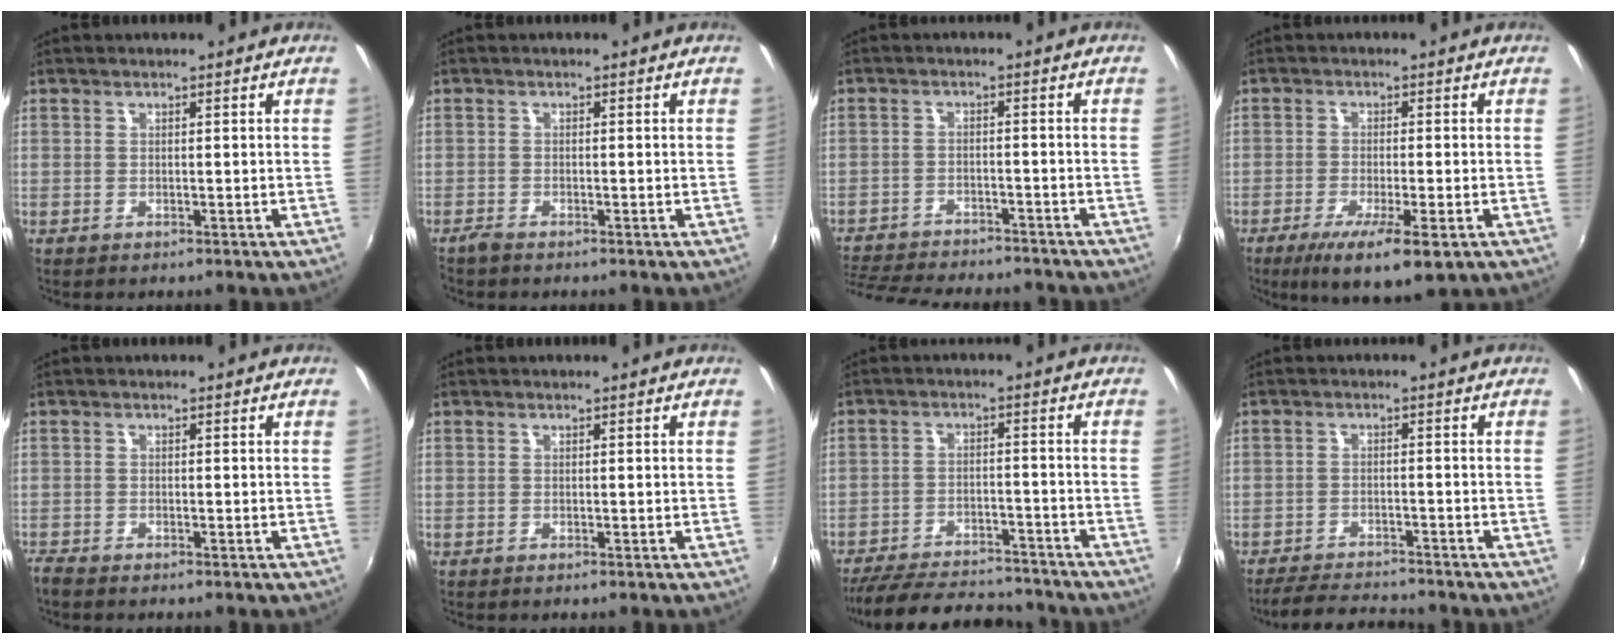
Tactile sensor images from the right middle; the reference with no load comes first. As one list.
[{"total": 1.3, "force": [-1.2, 0.2, 0.4], "torque": [-0.013, -0.004, -0.027]}, {"total": 16.4, "force": [-14.4, 4.0, 6.8], "torque": [-0.150, -0.018, -0.210]}, {"total": 10.0, "force": [-5.3, 1.8, 8.2], "torque": [-0.163, -0.035, -0.085]}, {"total": 1.8, "force": [-1.6, 0.1, 0.6], "torque": [-0.021, -0.006, -0.032]}, {"total": 0.0}, {"total": 19.5, "force": [-17.0, 5.4, 7.8], "torque": [-0.167, -0.003, -0.239]}, {"total": 8.6, "force": [-8.1, 1.1, 2.7], "torque": [-0.077, -0.003, -0.128]}]